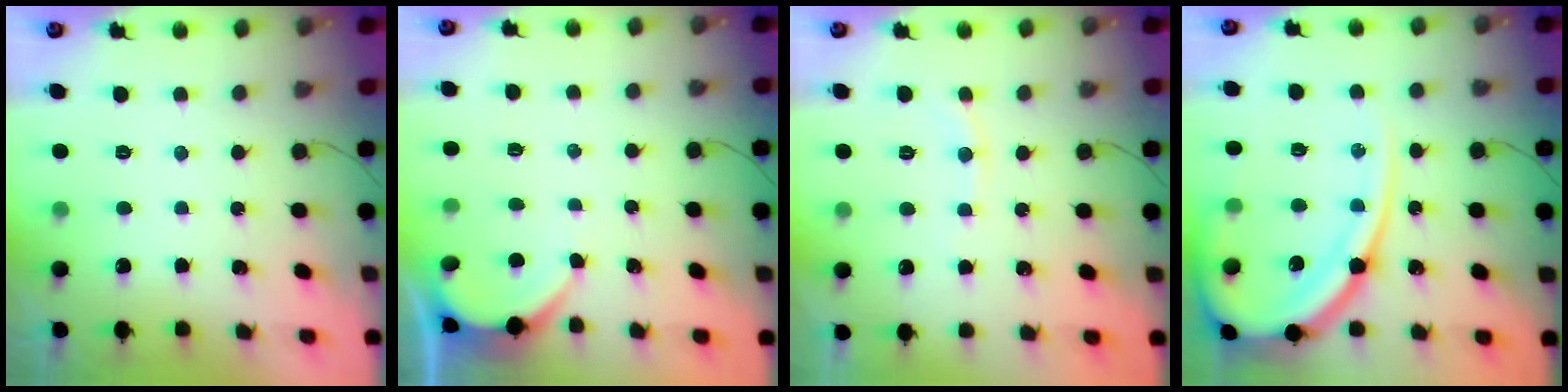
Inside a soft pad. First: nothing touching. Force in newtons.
{"total": 2.5, "press": 2.5, "slide": 0.3}
{"total": 3.9, "press": 3.9, "slide": 0.2}
{"total": 19.9, "press": 19.8, "slide": 1.9}